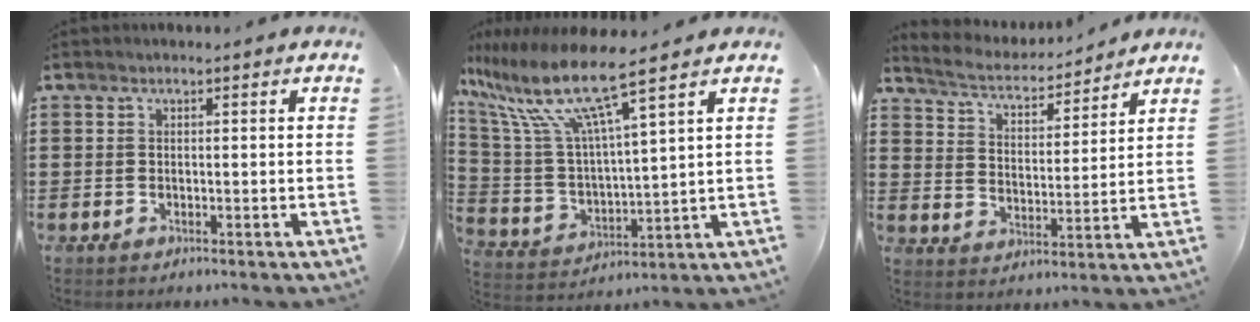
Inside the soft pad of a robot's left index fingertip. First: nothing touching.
{"total": 11.3, "force": [8.1, 1.1, 7.8], "torque": [-0.189, -0.051, 0.131]}
{"total": 4.3, "force": [4.2, 0.5, 1.0], "torque": [-0.043, -0.034, 0.067]}